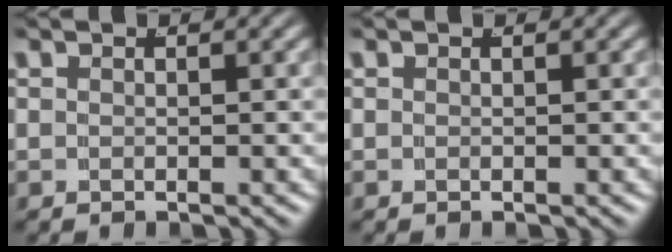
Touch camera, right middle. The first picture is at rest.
{"total": 0.0}